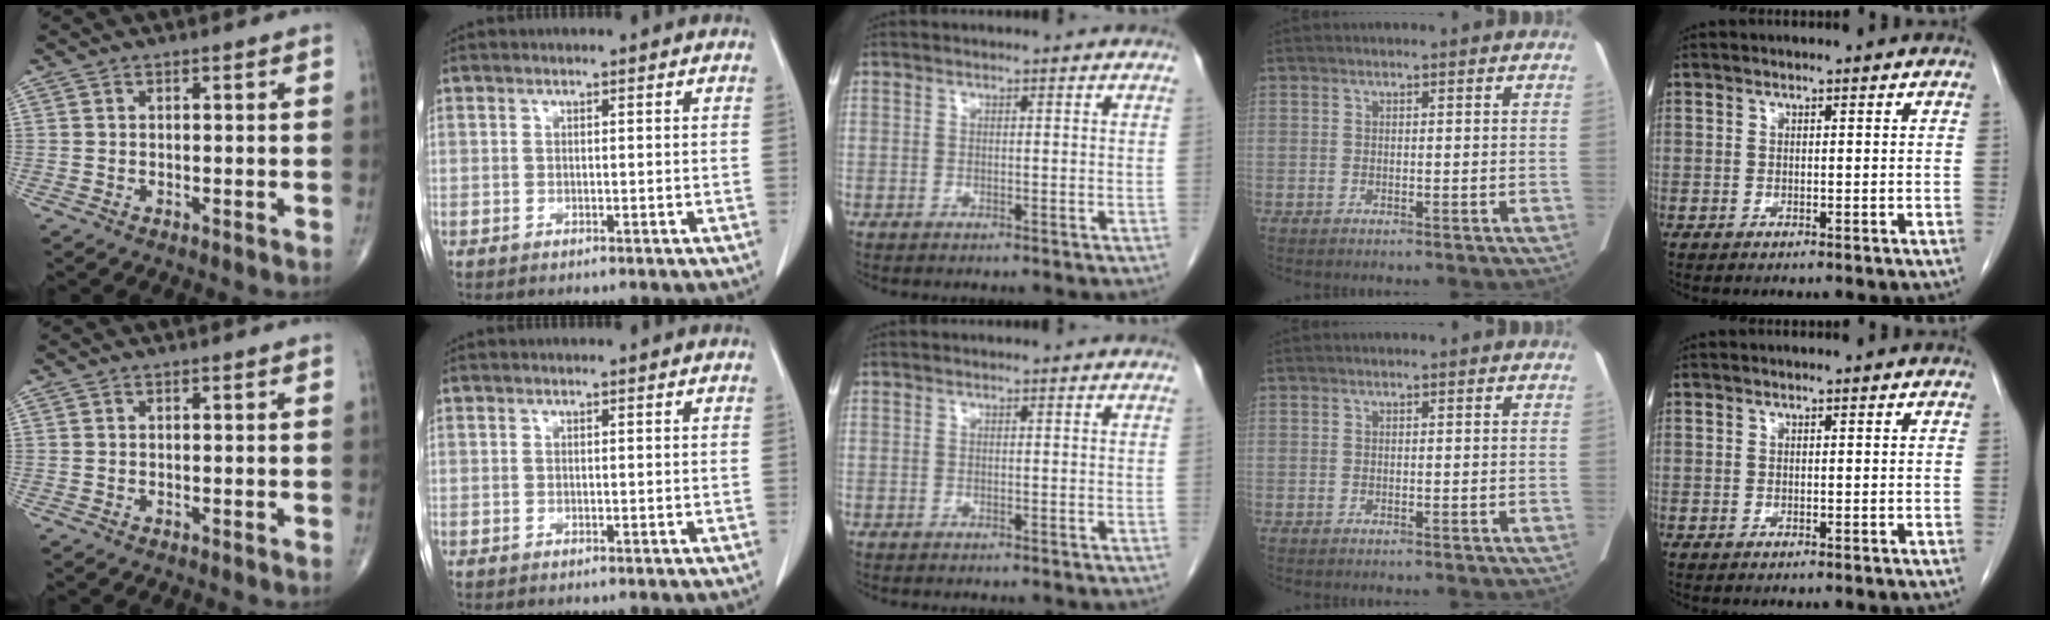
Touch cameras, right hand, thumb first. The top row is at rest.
{}